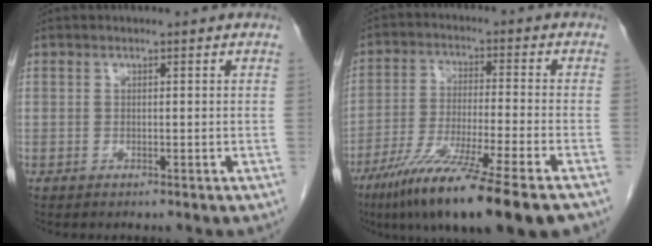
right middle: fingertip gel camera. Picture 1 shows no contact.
{"total": 17.1, "force": [-11.7, 0.0, 12.5], "torque": [-0.204, -0.055, -0.197]}